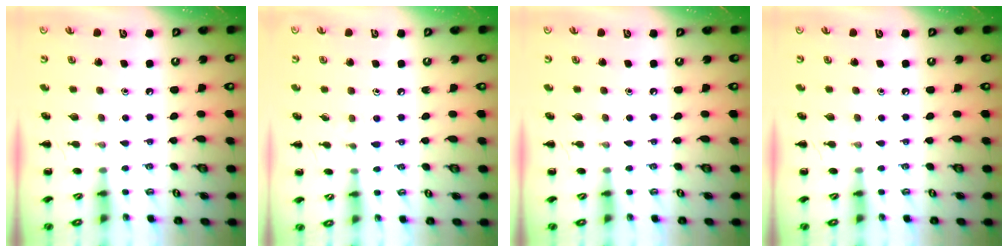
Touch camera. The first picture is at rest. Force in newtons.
{"total": 4.2, "press": 3.7, "slide": 1.8}
{"total": 0.0}
{"total": 0.0}